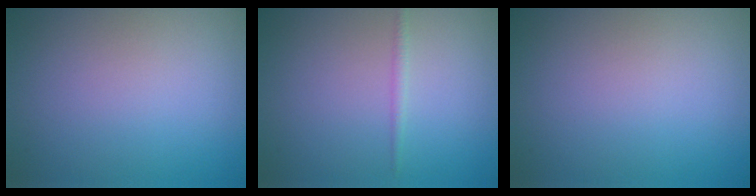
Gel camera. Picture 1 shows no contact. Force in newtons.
{"total": 0.9, "press": 0.9, "slide": 0.0}
{"total": 0.0}